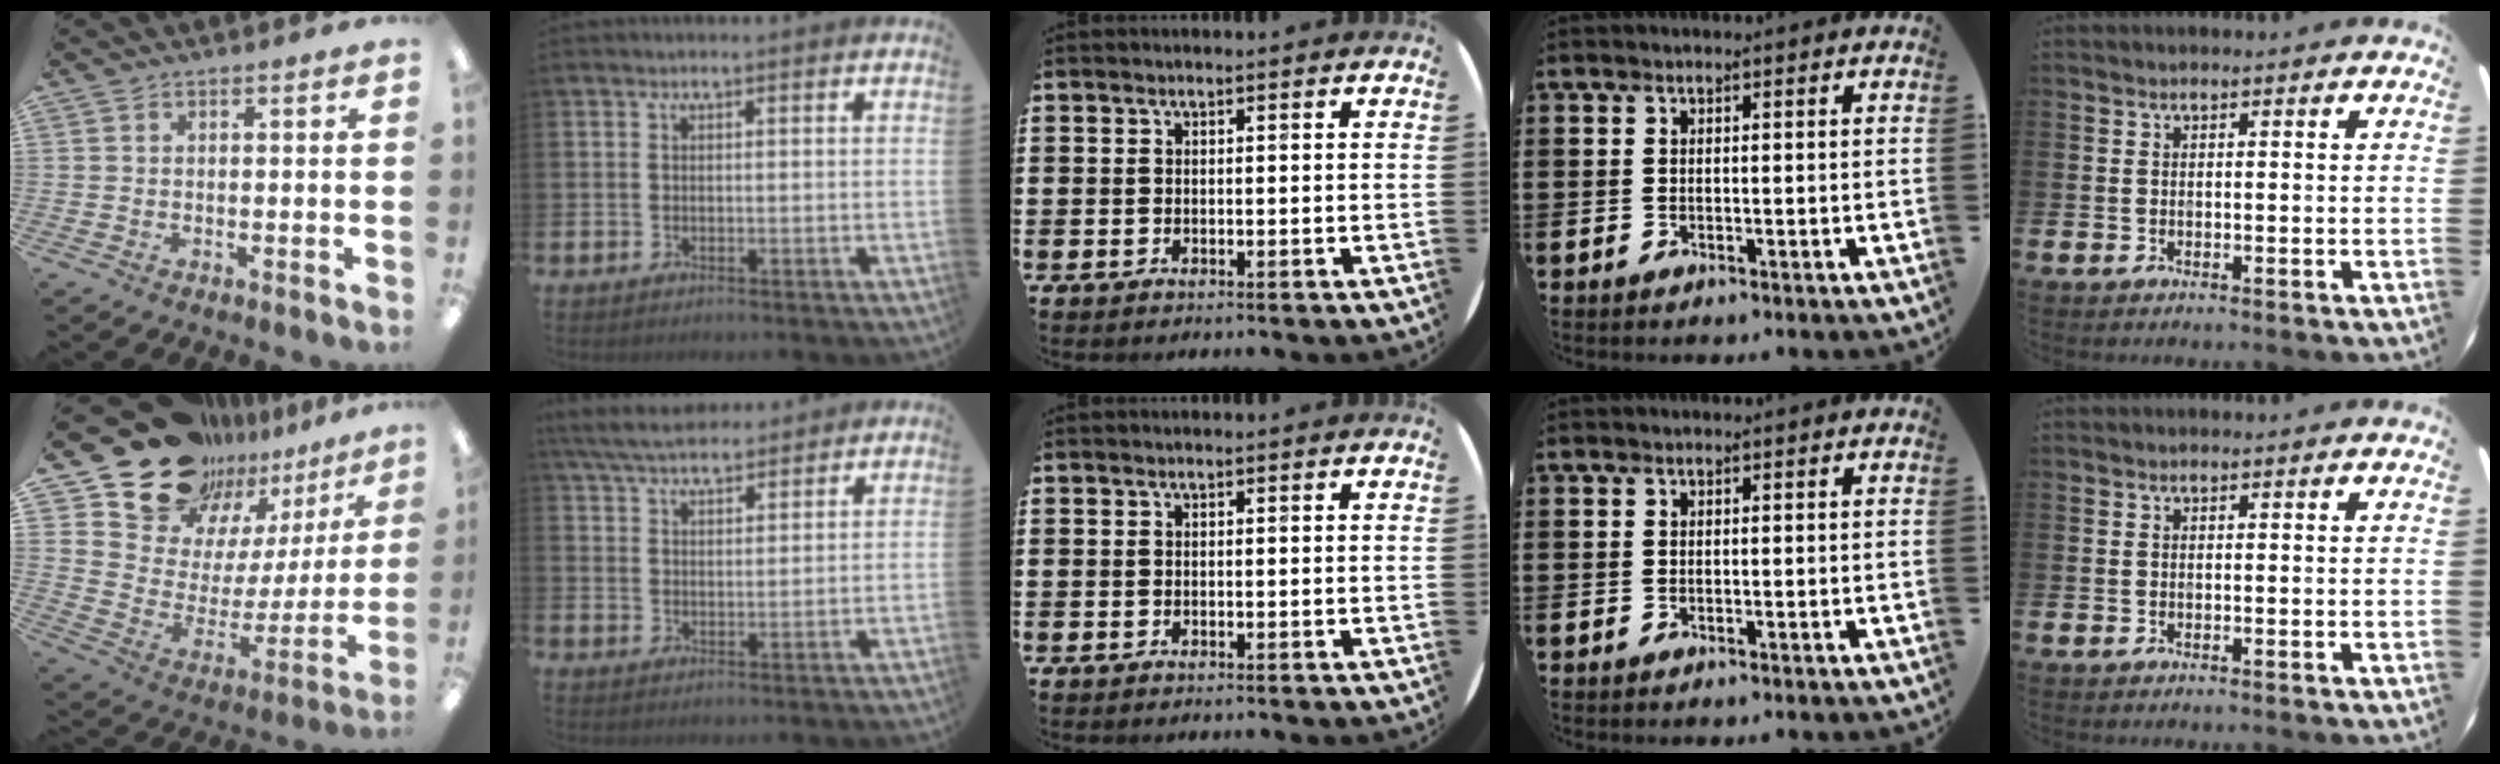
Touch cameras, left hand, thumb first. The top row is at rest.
{"thumb": {"total": 22.8, "force": [18.4, 11.9, 6.5], "torque": [-0.129, -0.132, 0.345]}, "index": {"total": 5.9, "force": [5.5, 1.3, 1.6], "torque": [-0.055, -0.018, 0.102]}}